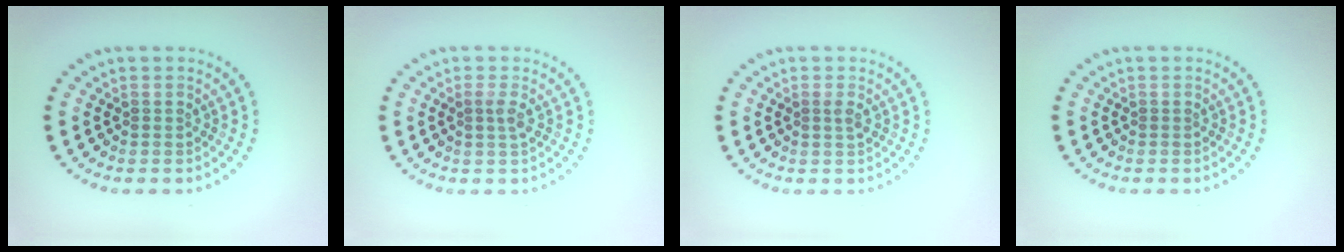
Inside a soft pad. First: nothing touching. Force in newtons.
{"total": 1.2, "press": 1.0, "slide": 0.6}
{"total": 0.8, "press": 0.8, "slide": 0.3}
{"total": 0.0}